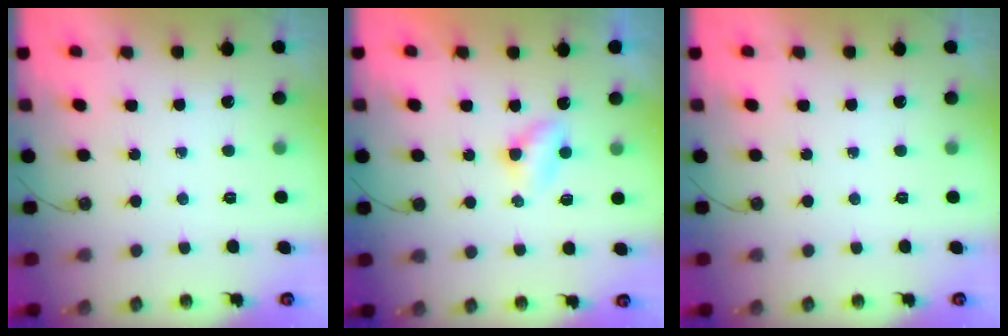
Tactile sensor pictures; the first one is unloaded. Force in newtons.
{"total": 2.7, "press": 2.7, "slide": 0.4}
{"total": 0.0}